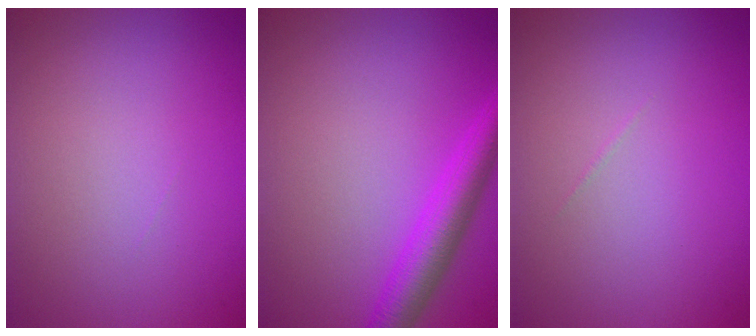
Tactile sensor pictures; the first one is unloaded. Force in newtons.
{"total": 4.2, "press": 4.2, "slide": 0.1}
{"total": 0.0}